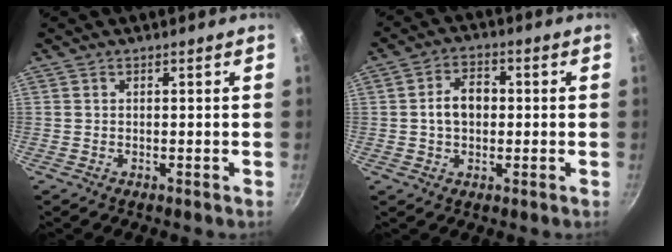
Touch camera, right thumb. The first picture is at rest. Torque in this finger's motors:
{"motor_torque": [0.86, 0.79, 0.82, 0.06, 0.04]}